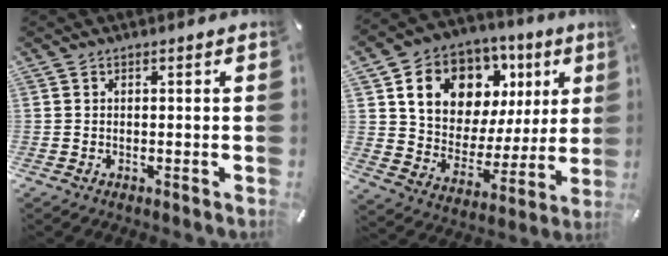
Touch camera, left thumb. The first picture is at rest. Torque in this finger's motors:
{"motor_torque": [2.11, 2.13, 1.49, -1.28, 0.47]}